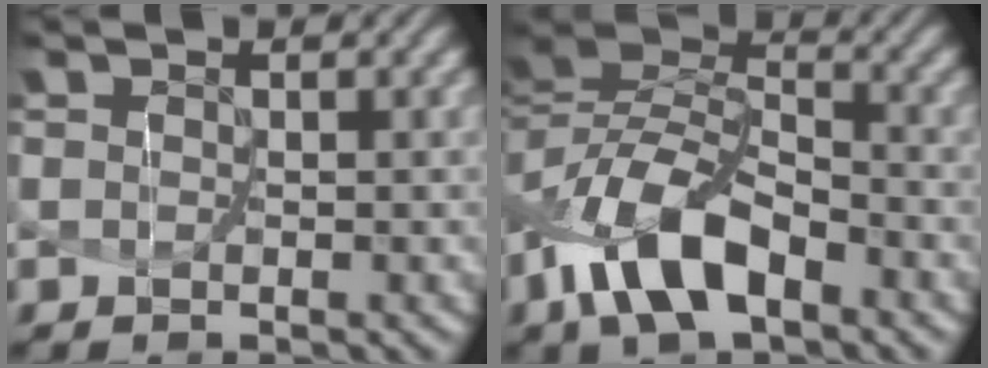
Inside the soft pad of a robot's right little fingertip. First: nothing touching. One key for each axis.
{"total": 8.6, "fx": -4.1, "fy": 4.2, "fz": 6.3, "tx": -0.129, "ty": 0.009, "tz": -0.080}